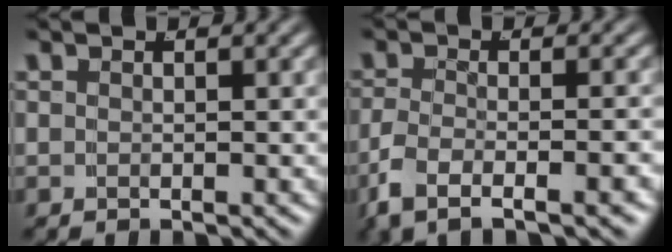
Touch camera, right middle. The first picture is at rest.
{"total": 3.9, "force": [-2.4, 0.9, 3.0], "torque": [-0.068, -0.008, -0.034]}